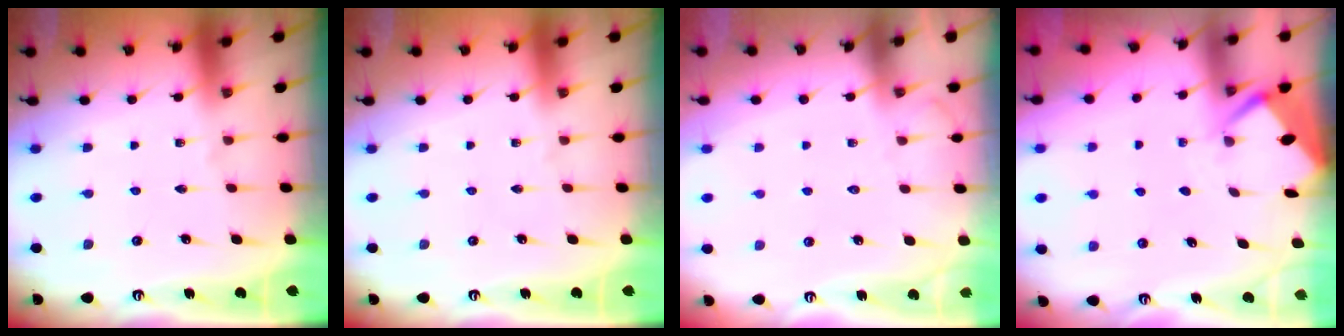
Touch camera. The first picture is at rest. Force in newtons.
{"total": 0.0}
{"total": 3.9, "press": 3.8, "slide": 0.5}
{"total": 2.8, "press": 2.8, "slide": 0.3}